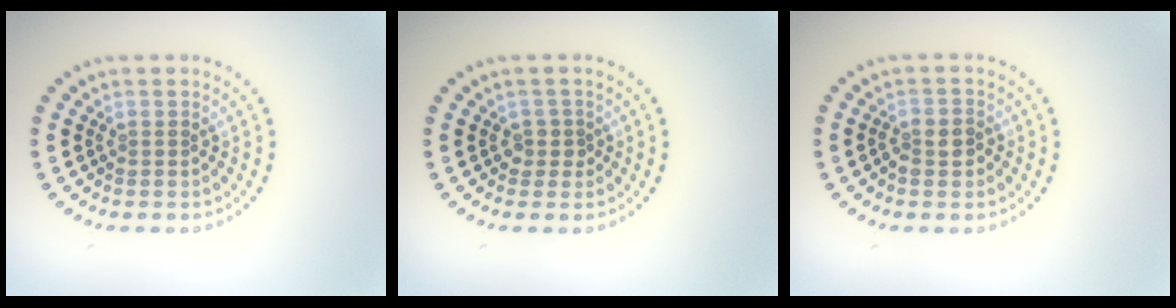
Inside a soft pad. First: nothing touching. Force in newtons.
{"total": 1.3, "press": 1.1, "slide": 0.7}
{"total": 2.0, "press": 1.9, "slide": 0.7}